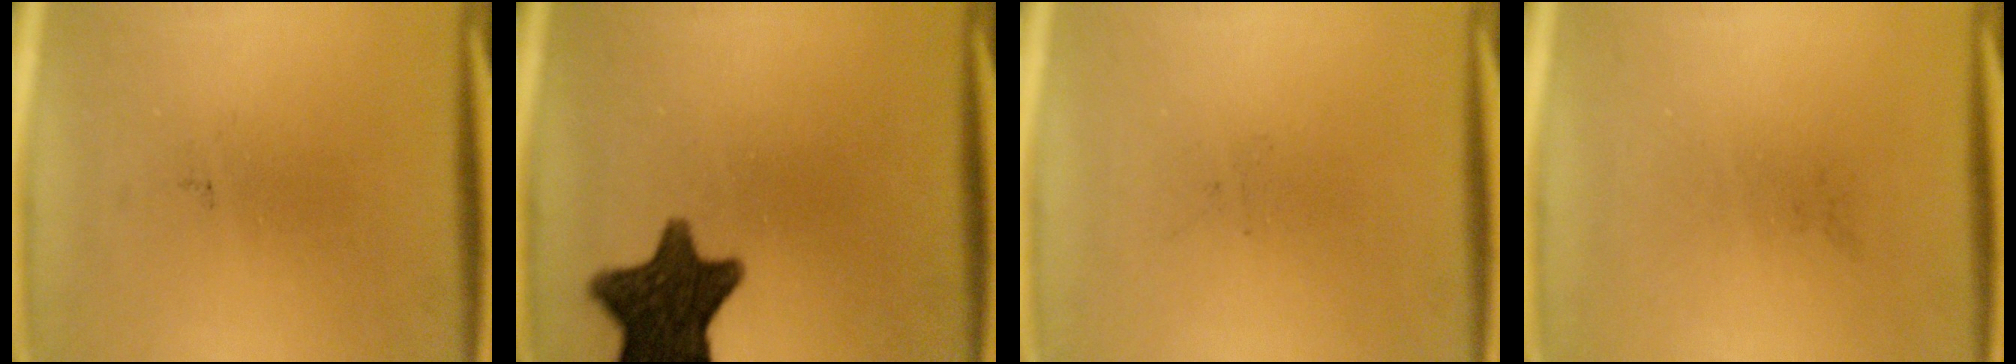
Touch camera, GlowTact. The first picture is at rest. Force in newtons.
{"total": 12.7}
{"total": 0.0}
{"total": 0.0}